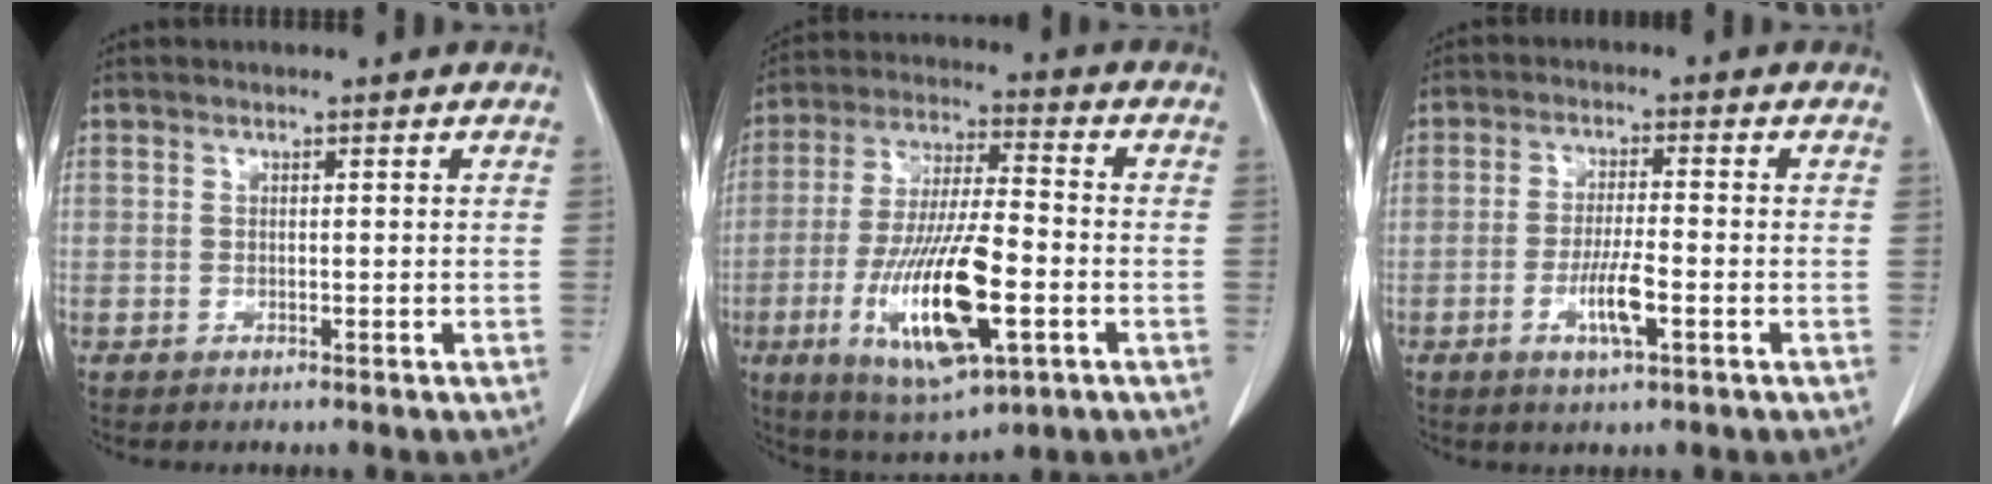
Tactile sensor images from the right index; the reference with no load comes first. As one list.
[{"total": 17.6, "force": [-5.2, 4.1, 16.3], "torque": [-0.321, -0.020, -0.083]}, {"total": 5.7, "force": [-2.0, 0.8, 5.3], "torque": [-0.102, -0.007, -0.035]}]